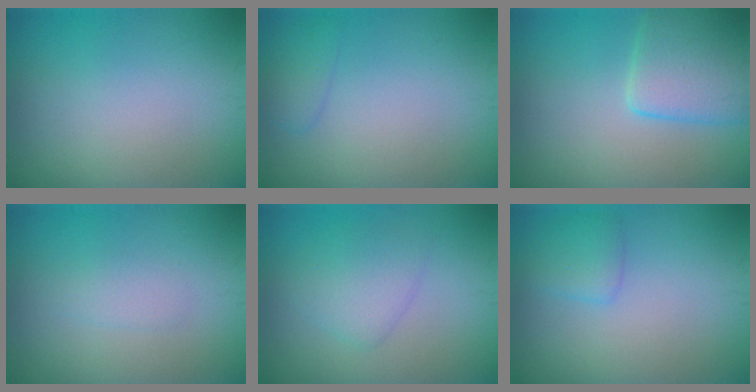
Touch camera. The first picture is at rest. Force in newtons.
{"total": 1.3, "press": 1.3, "slide": 0.2}
{"total": 4.7, "press": 4.7, "slide": 0.3}
{"total": 1.0, "press": 1.0, "slide": 0.1}
{"total": 2.6, "press": 2.6, "slide": 0.2}
{"total": 1.6, "press": 1.6, "slide": 0.0}